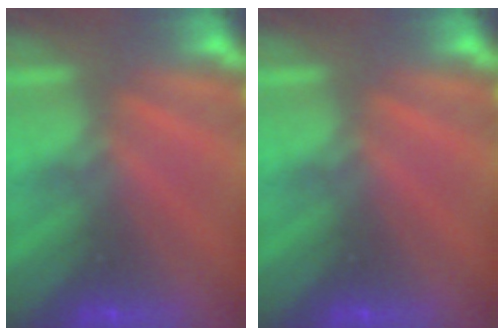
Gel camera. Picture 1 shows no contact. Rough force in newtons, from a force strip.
{"total": 0.0}